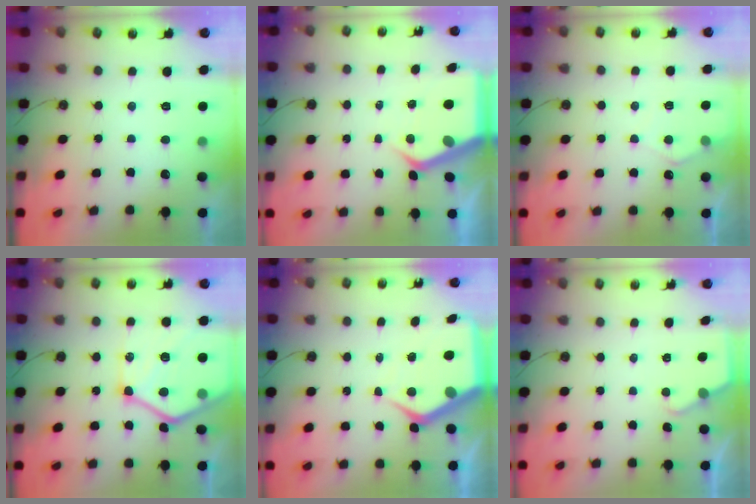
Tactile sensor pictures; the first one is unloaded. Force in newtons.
{"total": 6.3, "press": 6.3, "slide": 0.6}
{"total": 4.9, "press": 4.9, "slide": 0.6}
{"total": 19.6, "press": 19.5, "slide": 1.9}
{"total": 9.4, "press": 9.4, "slide": 0.9}
{"total": 2.1, "press": 2.0, "slide": 0.4}